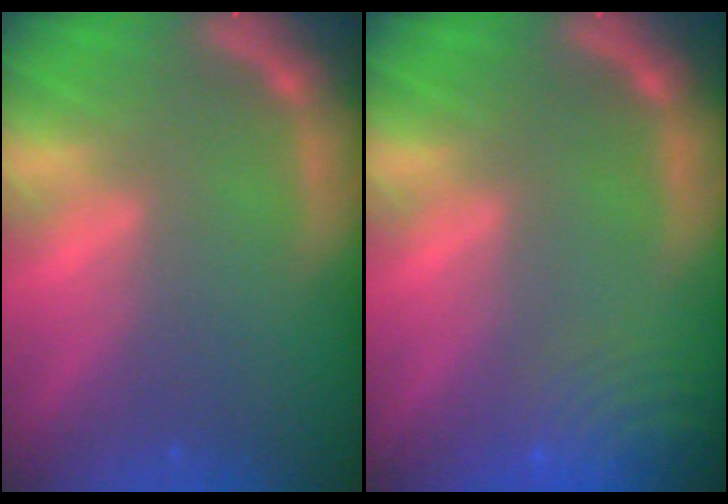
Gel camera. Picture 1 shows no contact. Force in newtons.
{"total": 10.0}